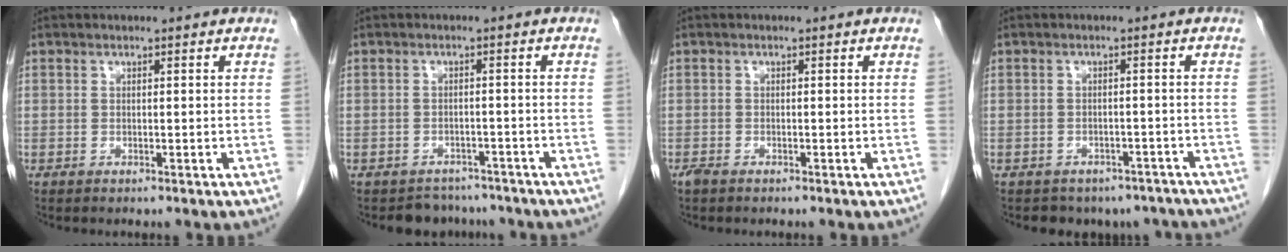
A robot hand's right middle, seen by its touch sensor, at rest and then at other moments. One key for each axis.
{"total": 4.6, "fx": -4.0, "fy": 2.1, "fz": -0.5, "tx": 0.010, "ty": 0.013, "tz": -0.055}
{"total": 1.2, "fx": -0.9, "fy": 0.4, "fz": 0.6, "tx": -0.017, "ty": -0.003, "tz": -0.016}
{"total": 8.1, "fx": -6.7, "fy": 4.5, "fz": 0.7, "tx": 0.002, "ty": 0.015, "tz": -0.068}